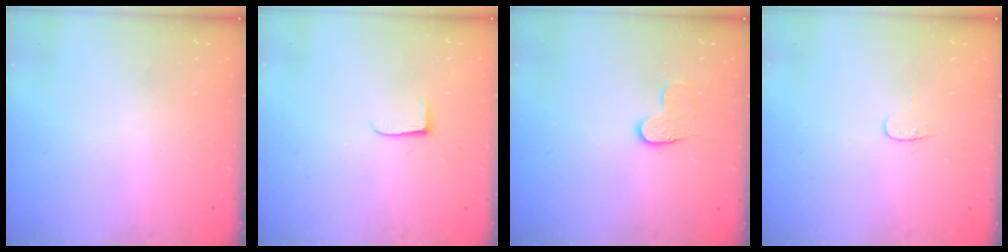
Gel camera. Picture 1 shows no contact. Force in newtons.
{"total": 5.0, "press": 5.0, "slide": 0.5}
{"total": 6.9, "press": 6.8, "slide": 0.6}
{"total": 3.4, "press": 3.4, "slide": 0.4}